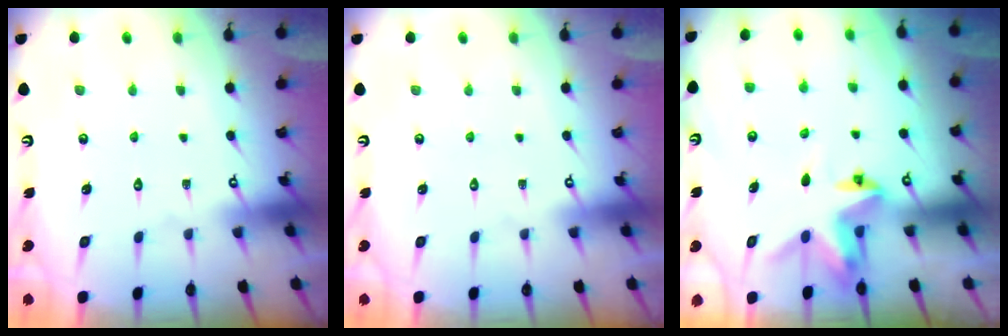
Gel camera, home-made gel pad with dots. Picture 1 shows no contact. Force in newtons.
{"total": 0.0}
{"total": 3.9, "press": 3.9, "slide": 0.4}